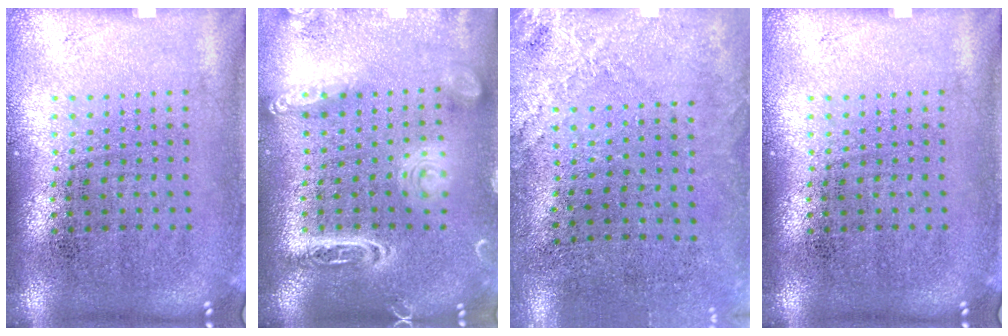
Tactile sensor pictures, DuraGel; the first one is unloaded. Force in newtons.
{"total": 2.1, "press": 2.1, "slide": 0.1}
{"total": 2.5, "press": 2.1, "slide": 1.4}
{"total": 0.0}